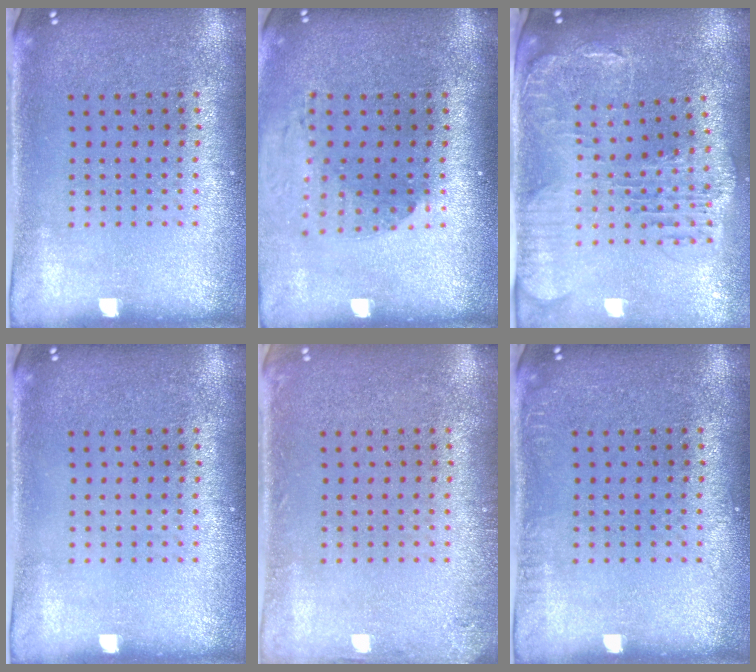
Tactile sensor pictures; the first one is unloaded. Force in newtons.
{"total": 1.5, "press": 1.4, "slide": 0.6}
{"total": 1.8, "press": 1.6, "slide": 0.7}
{"total": 0.0}
{"total": 1.1, "press": 1.1, "slide": 0.1}
{"total": 0.7, "press": 0.7, "slide": 0.1}